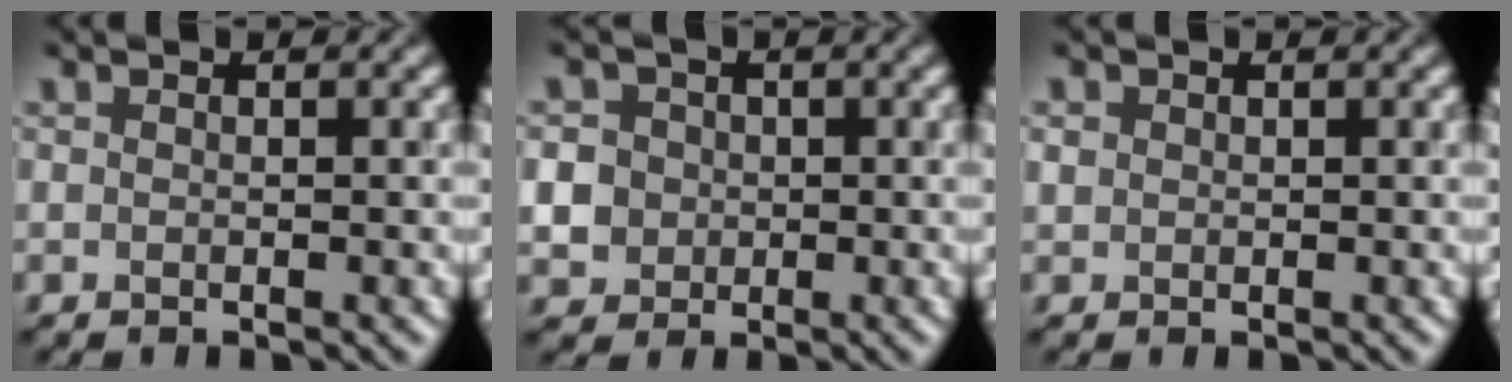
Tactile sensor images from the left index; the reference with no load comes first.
{"total": 6.4, "force": [-0.2, 6.0, 2.0], "torque": [-0.046, 0.016, -0.022]}
{"total": 0.8, "force": [0.3, 0.7, 0.1], "torque": [0.000, 0.000, 0.004]}